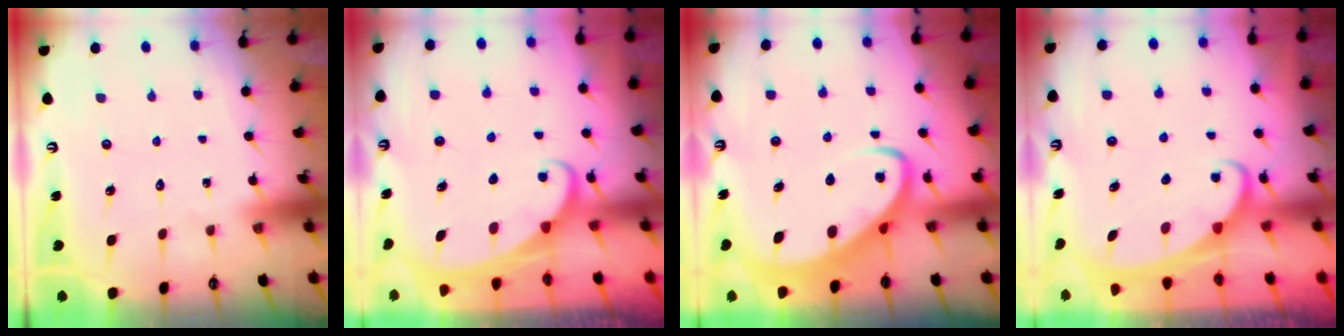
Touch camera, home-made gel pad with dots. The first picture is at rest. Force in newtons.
{"total": 1.9, "press": 1.9, "slide": 0.1}
{"total": 4.3, "press": 4.3, "slide": 0.6}
{"total": 2.3, "press": 2.3, "slide": 0.3}